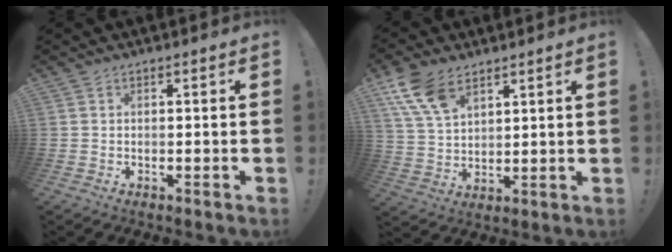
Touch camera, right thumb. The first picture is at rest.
{"total": 11.3, "force": [6.8, 6.3, 6.5], "torque": [-0.128, -0.027, 0.133]}